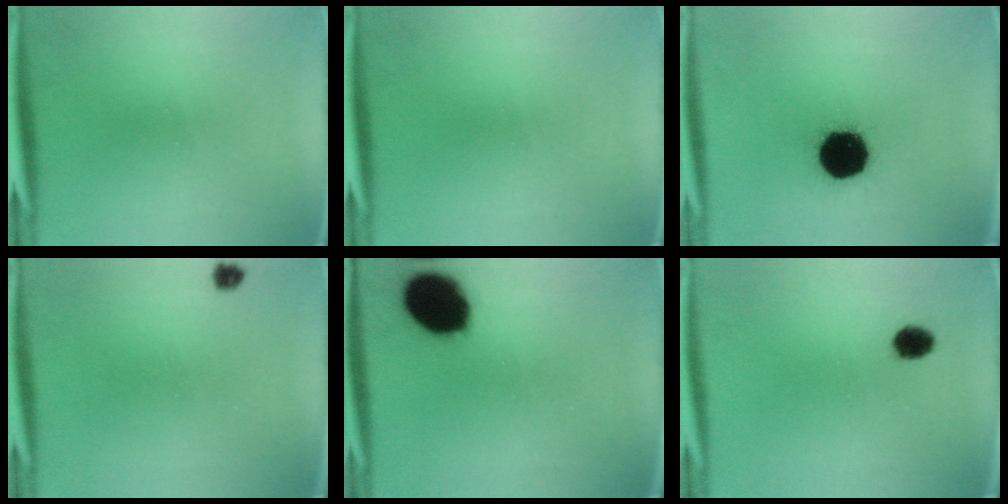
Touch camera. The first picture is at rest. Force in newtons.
{"total": 0.0}
{"total": 19.2}
{"total": 1.4}
{"total": 17.8}
{"total": 3.7}